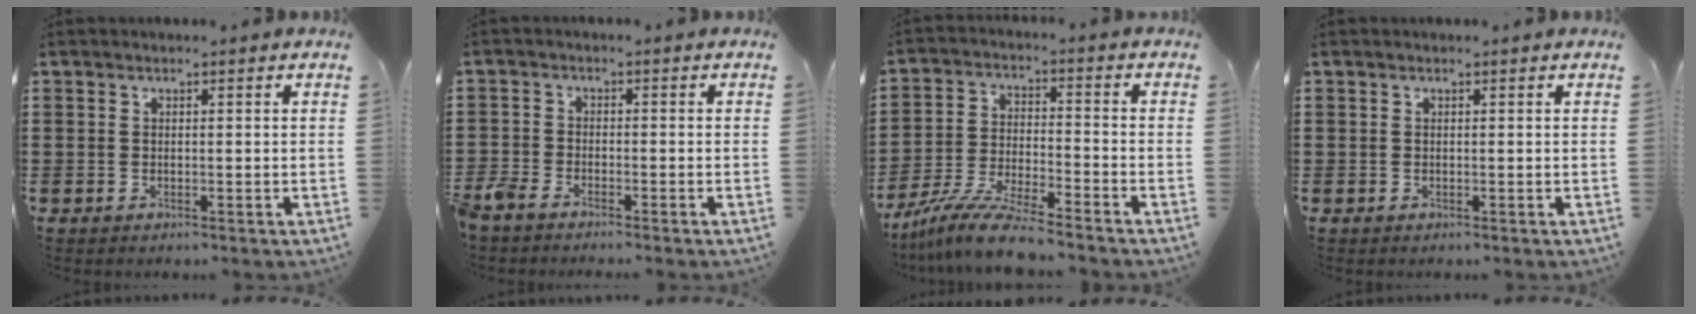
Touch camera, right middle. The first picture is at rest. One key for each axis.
{"total": 2.7, "fx": -2.5, "fy": 0.6, "fz": 0.9, "tx": -0.046, "ty": -0.008, "tz": -0.060}
{"total": 9.0, "fx": -8.1, "fy": 0.2, "fz": 3.8, "tx": -0.077, "ty": 0.002, "tz": -0.158}
{"total": 0.0}